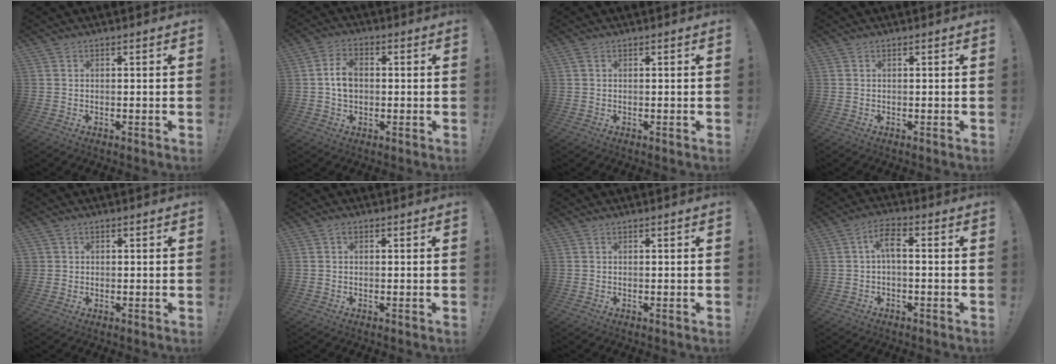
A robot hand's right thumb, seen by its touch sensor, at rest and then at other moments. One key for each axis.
{"total": 6.8, "fx": 0.3, "fy": 5.1, "fz": 4.4, "tx": -0.067, "ty": 0.010, "tz": 0.008}
{"total": 0.6, "fx": 0.2, "fy": 0.3, "fz": 0.5, "tx": -0.013, "ty": 0.001, "tz": 0.004}
{"total": 0.0}
{"total": 1.6, "fx": 0.3, "fy": 1.6, "fz": 0.1, "tx": -0.001, "ty": 0.001, "tz": 0.007}
{"total": 0.9, "fx": 0.2, "fy": 0.7, "fz": 0.5, "tx": -0.011, "ty": 0.003, "tz": 0.003}
{"total": 0.0}
{"total": 5.5, "fx": 0.1, "fy": 2.0, "fz": 5.1, "tx": -0.105, "ty": 0.007, "tz": -0.002}